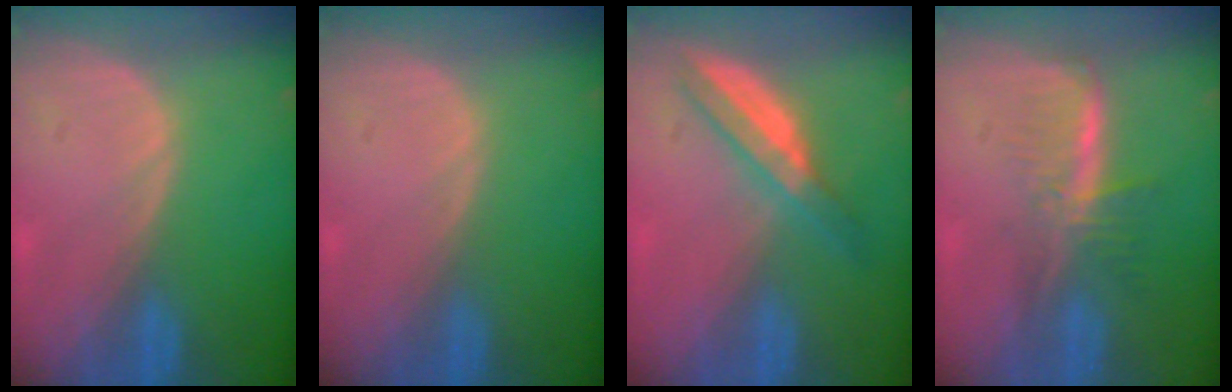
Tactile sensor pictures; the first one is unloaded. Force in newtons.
{"total": 0.0}
{"total": 6.0, "press": 5.2, "slide": 3.0}
{"total": 6.0, "press": 5.2, "slide": 3.0}